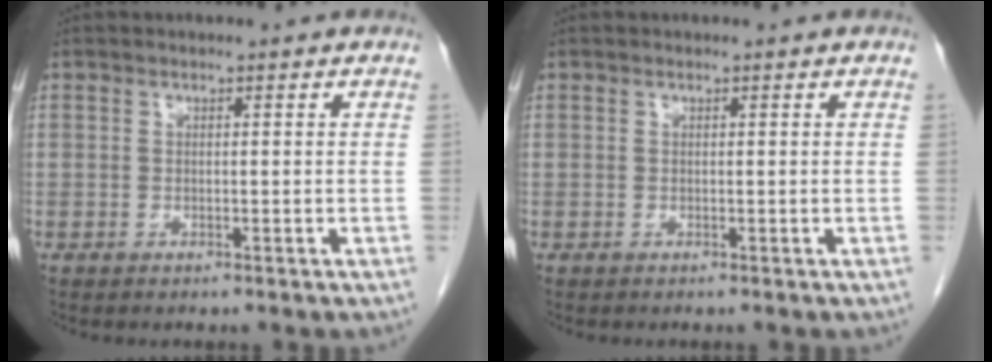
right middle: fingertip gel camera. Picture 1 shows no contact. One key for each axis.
{"total": 0.0}